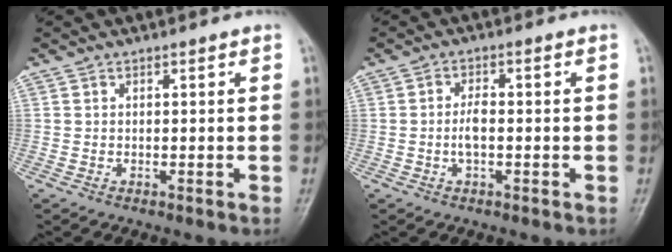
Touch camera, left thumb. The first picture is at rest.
{"total": 3.2, "force": [-0.6, 1.2, 2.8], "torque": [-0.061, 0.009, -0.015]}